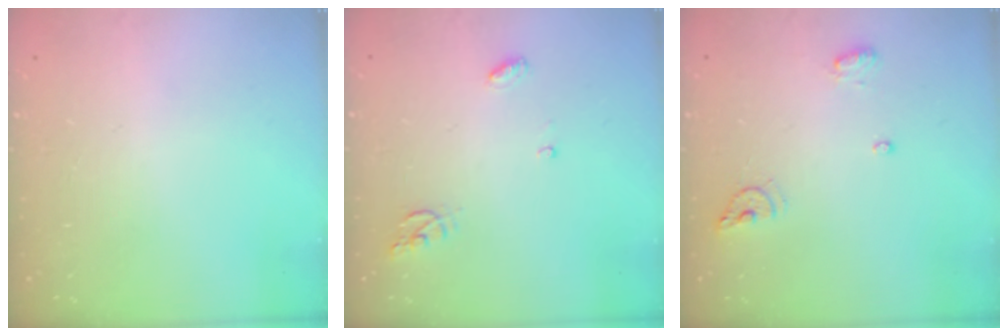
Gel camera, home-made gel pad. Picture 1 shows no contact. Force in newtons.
{"total": 5.3, "press": 5.3, "slide": 0.3}
{"total": 6.8, "press": 6.7, "slide": 1.2}